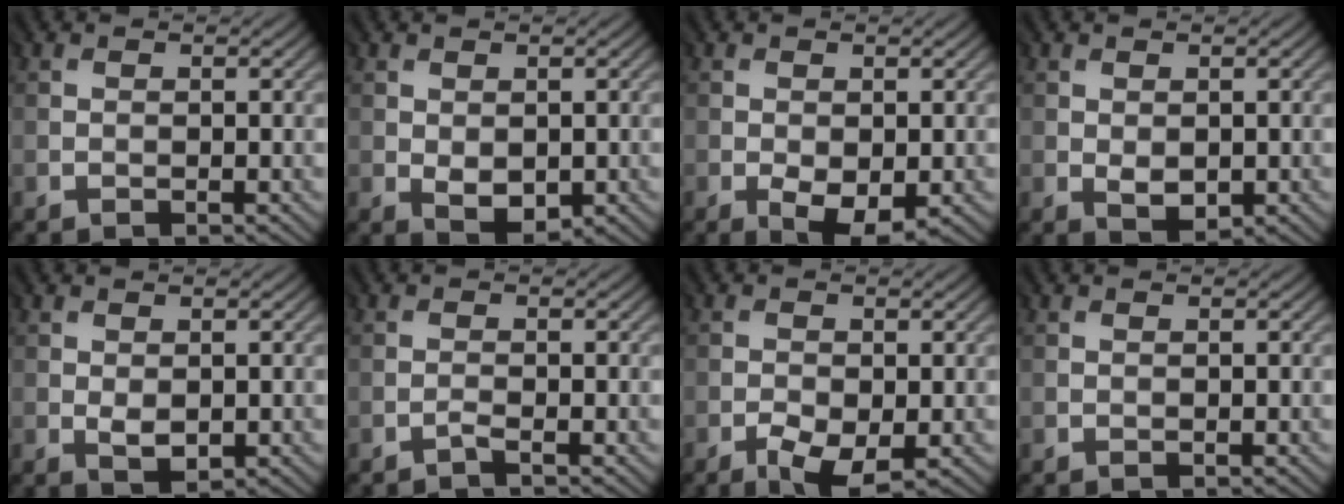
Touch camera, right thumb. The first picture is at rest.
{"total": 3.1, "force": [-0.3, 2.1, 2.2], "torque": [-0.042, -0.008, 0.001]}
{"total": 4.2, "force": [-1.5, 2.3, 3.2], "torque": [-0.062, -0.013, -0.020]}
{"total": 2.2, "force": [-0.2, 1.5, 1.6], "torque": [-0.029, -0.006, 0.003]}
{"total": 1.9, "force": [-0.1, 1.3, 1.3], "torque": [-0.028, -0.006, 0.005]}
{"total": 1.0, "force": [-0.8, -0.6, -0.2], "torque": [0.004, 0.001, -0.018]}
{"total": 3.9, "force": [-2.0, 1.6, 2.9], "torque": [-0.059, -0.010, -0.035]}
{"total": 0.0}